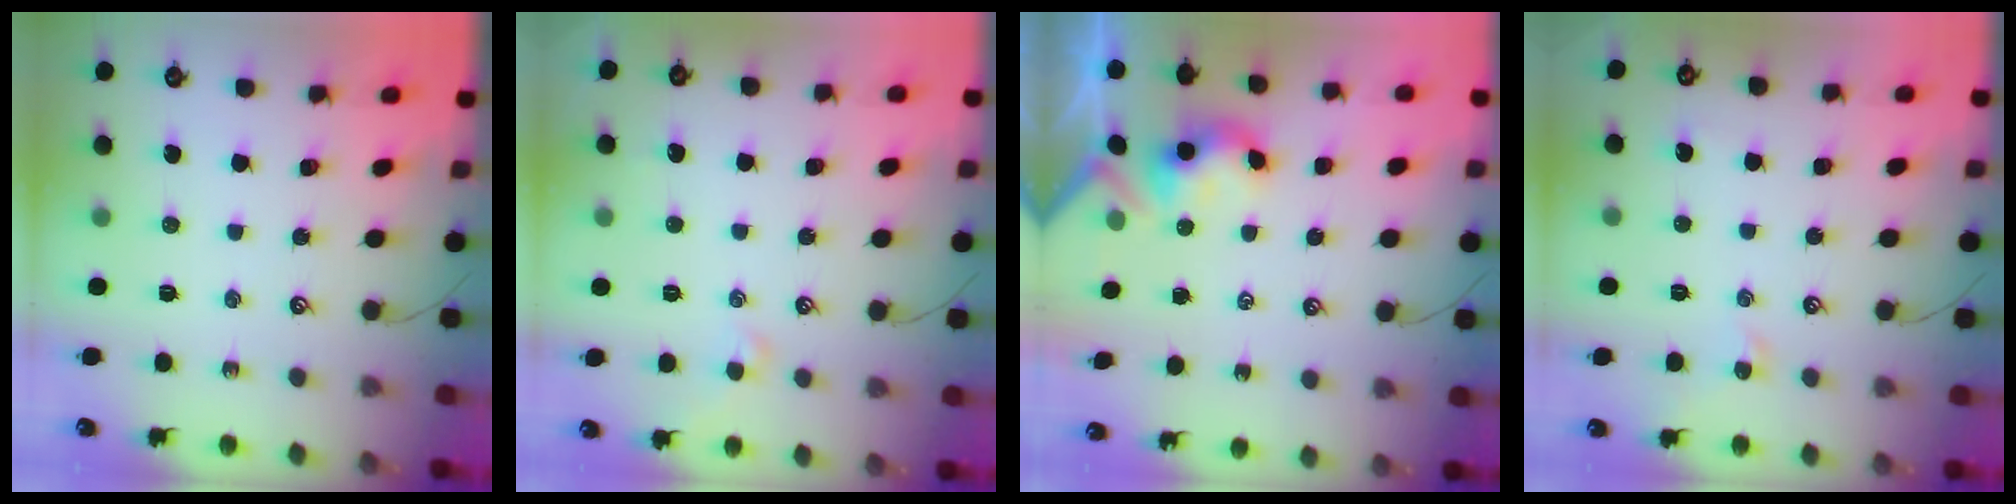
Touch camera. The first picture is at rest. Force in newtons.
{"total": 0.8, "press": 0.6, "slide": 0.6}
{"total": 3.7, "press": 3.7, "slide": 0.3}
{"total": 1.0, "press": 1.0, "slide": 0.3}